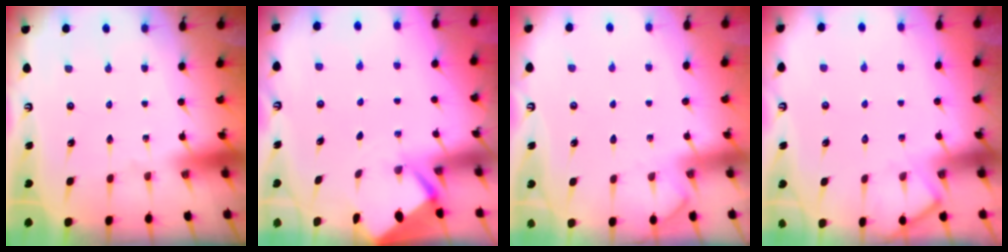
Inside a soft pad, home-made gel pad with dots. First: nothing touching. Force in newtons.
{"total": 2.6, "press": 2.6, "slide": 0.4}
{"total": 2.4, "press": 2.4, "slide": 0.4}
{"total": 6.2, "press": 6.2, "slide": 0.6}